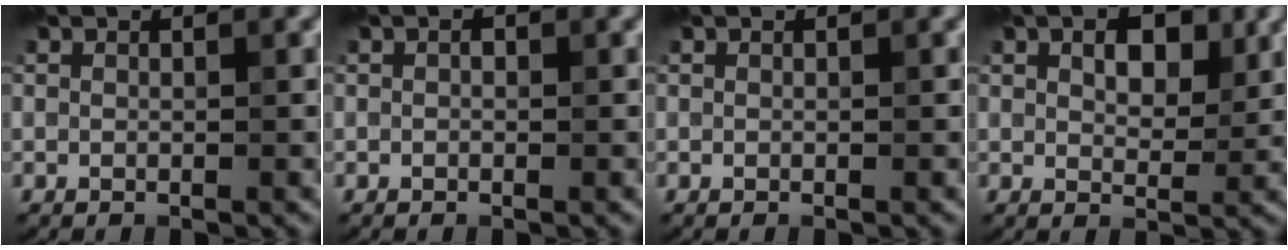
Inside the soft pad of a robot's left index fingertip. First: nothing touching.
{"total": 0.5, "force": [0.0, 0.4, 0.4], "torque": [-0.004, -0.002, -0.001]}
{"total": 0.0}
{"total": 4.4, "force": [1.8, 2.4, 3.2], "torque": [-0.046, 0.002, 0.028]}